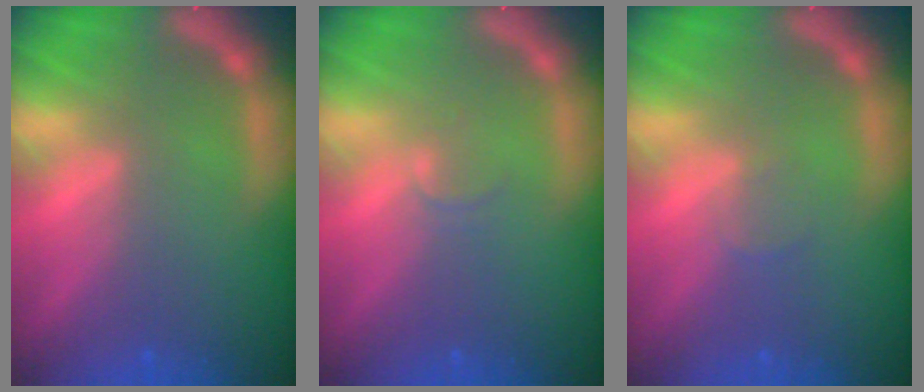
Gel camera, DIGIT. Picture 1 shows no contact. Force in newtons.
{"total": 1.0}
{"total": 1.0}